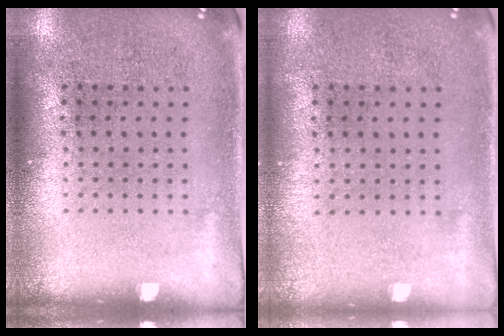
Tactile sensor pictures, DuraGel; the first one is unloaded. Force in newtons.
{"total": 0.0}